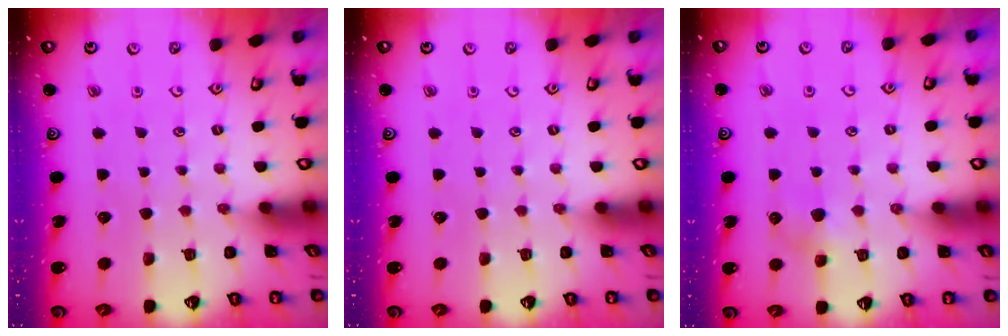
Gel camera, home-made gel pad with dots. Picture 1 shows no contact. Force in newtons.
{"total": 0.0}
{"total": 5.9, "press": 5.8, "slide": 0.4}